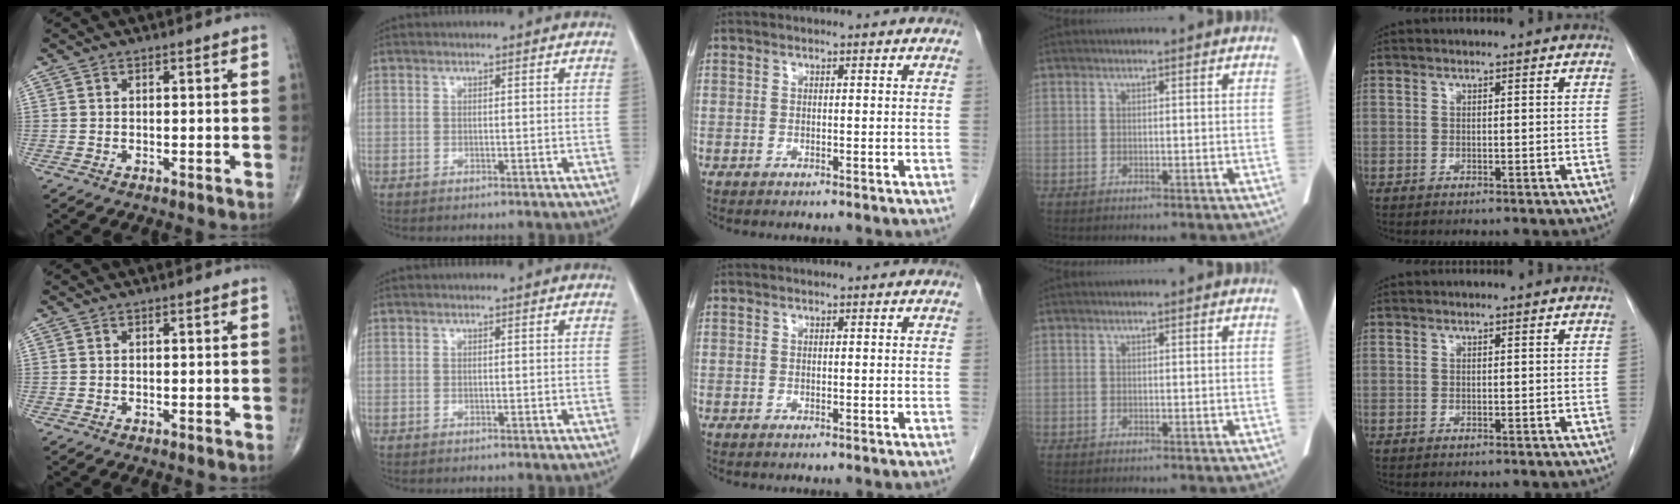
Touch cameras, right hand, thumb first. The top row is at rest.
{}